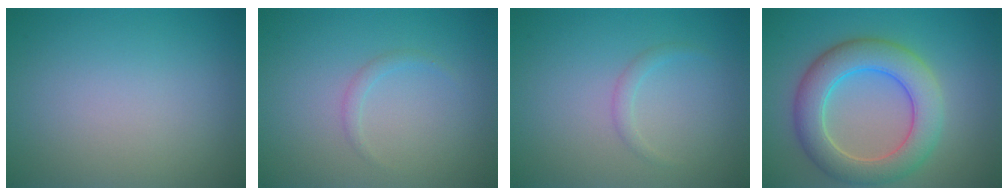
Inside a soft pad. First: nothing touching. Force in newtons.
{"total": 0.9, "press": 0.9, "slide": 0.0}
{"total": 0.9, "press": 0.9, "slide": 0.1}
{"total": 6.7, "press": 6.7, "slide": 0.5}